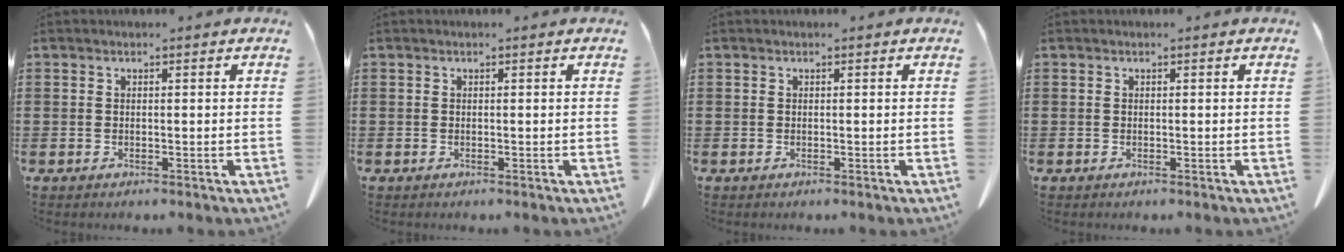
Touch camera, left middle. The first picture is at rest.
{"total": 0.0}
{"total": 0.0}
{"total": 0.0}